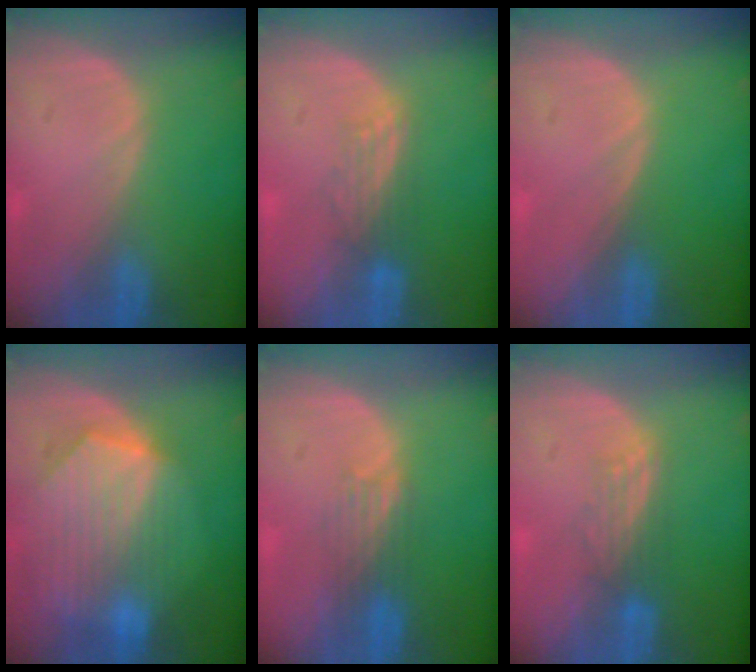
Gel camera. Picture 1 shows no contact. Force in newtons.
{"total": 2.8, "press": 2.7, "slide": 0.6}
{"total": 0.0}
{"total": 10.2, "press": 9.0, "slide": 4.9}
{"total": 3.6, "press": 3.0, "slide": 2.0}
{"total": 2.8, "press": 2.7, "slide": 0.6}